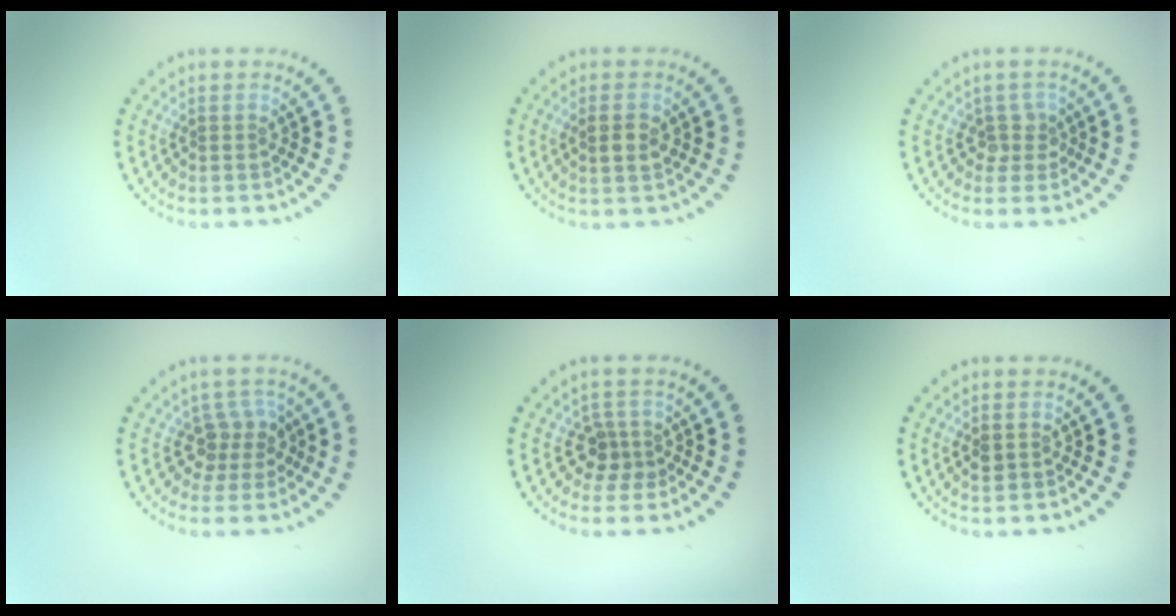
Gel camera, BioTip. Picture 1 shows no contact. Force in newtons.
{"total": 1.9, "press": 1.9, "slide": 0.5}
{"total": 1.8, "press": 1.3, "slide": 1.3}
{"total": 2.6, "press": 2.0, "slide": 1.7}
{"total": 2.3, "press": 1.8, "slide": 1.4}
{"total": 1.2, "press": 1.2, "slide": 0.2}